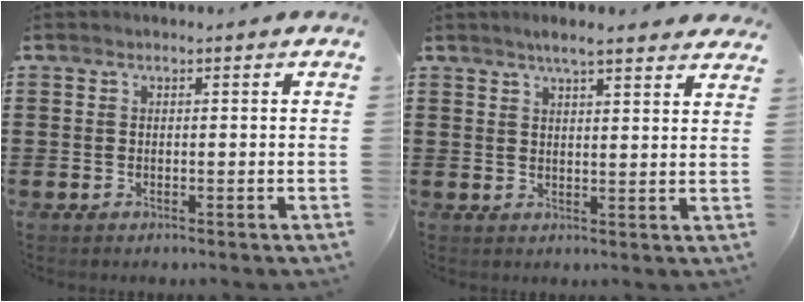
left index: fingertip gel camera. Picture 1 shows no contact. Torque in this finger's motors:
{"motor_torque": [1.61, -0.53, 0.46, 0.08]}